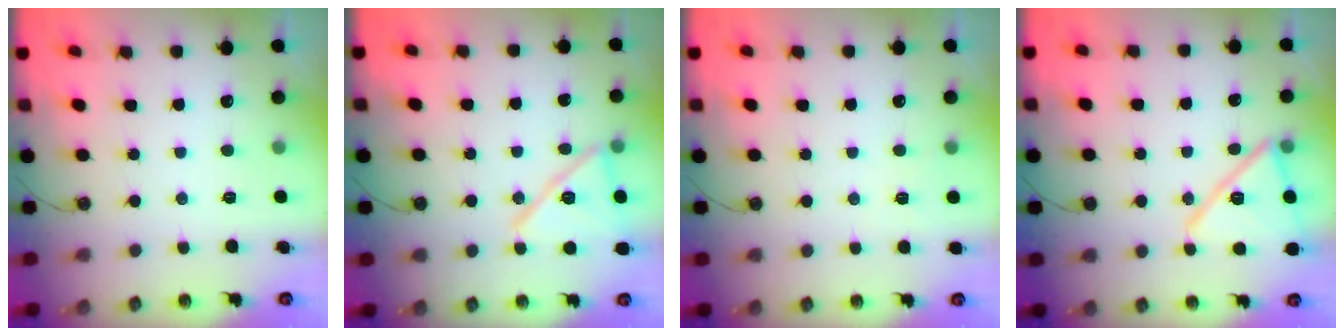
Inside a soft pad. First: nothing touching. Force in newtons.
{"total": 15.1, "press": 14.0, "slide": 5.6}
{"total": 3.5, "press": 2.4, "slide": 2.5}
{"total": 15.2, "press": 15.2, "slide": 0.8}